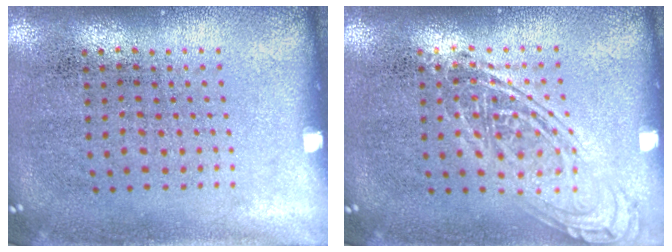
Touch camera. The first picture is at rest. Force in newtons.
{"total": 2.5, "press": 2.5, "slide": 0.3}